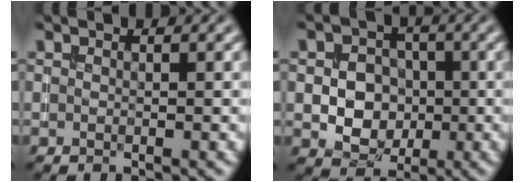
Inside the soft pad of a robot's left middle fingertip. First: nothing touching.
{"total": 5.0, "force": [-0.7, 4.0, 2.8], "torque": [-0.032, -0.003, -0.018]}